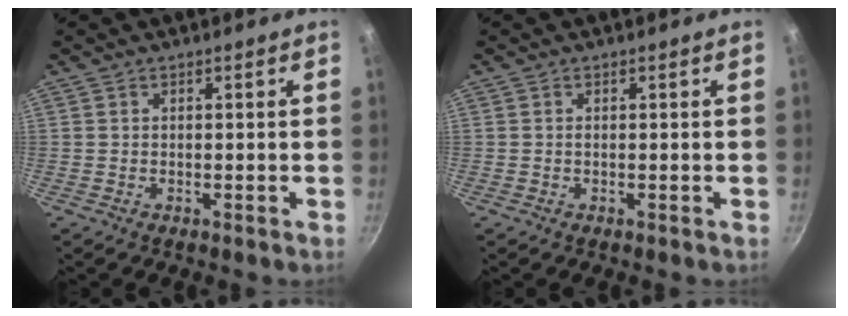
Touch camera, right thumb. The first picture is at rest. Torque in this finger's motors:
{"motor_torque": [0.33, 0.38, 0.44, -0.06, 0.04]}